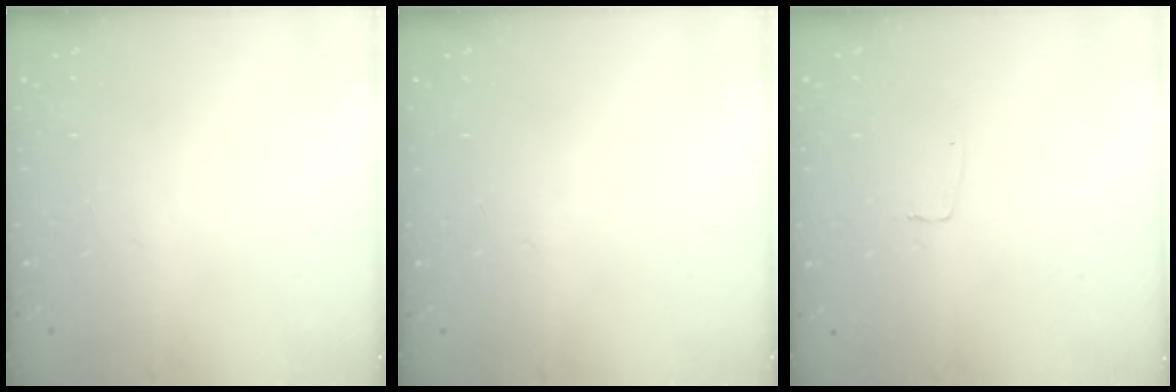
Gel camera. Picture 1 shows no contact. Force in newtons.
{"total": 0.0}
{"total": 3.0, "press": 3.0, "slide": 0.2}